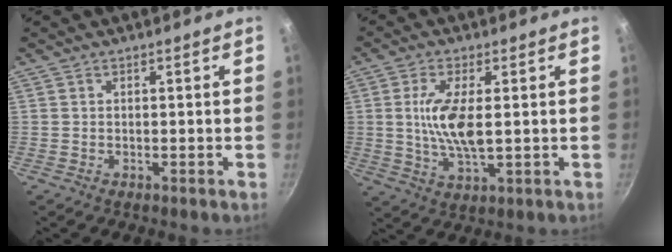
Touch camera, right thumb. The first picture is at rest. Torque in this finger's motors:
{"motor_torque": [-0.18, 0.42, 1.10, 0.23, 0.12]}